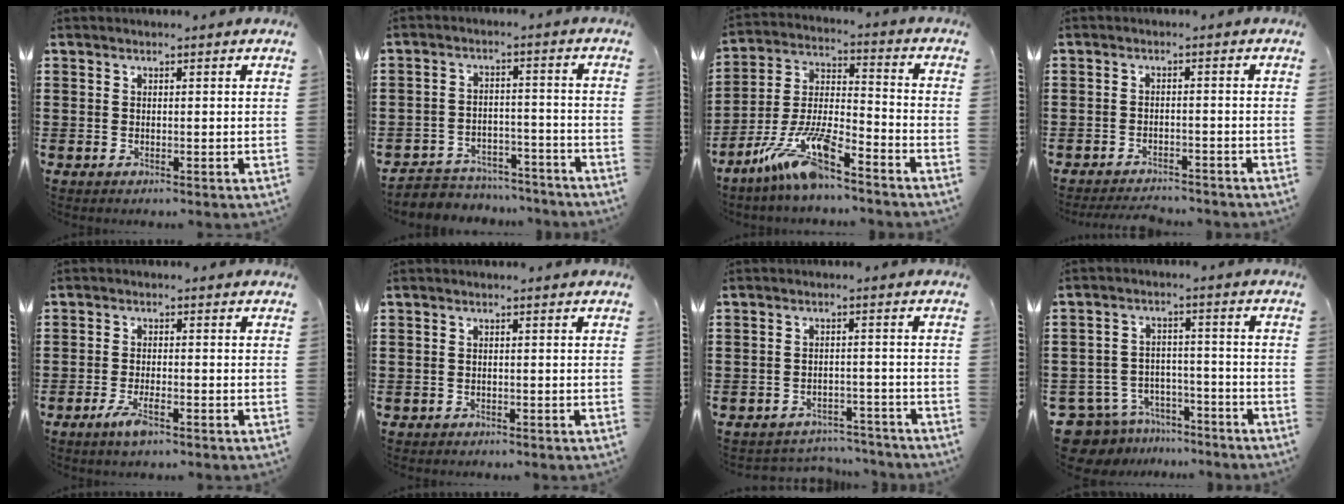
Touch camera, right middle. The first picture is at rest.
{"total": 4.6, "force": [-4.4, 1.2, -0.1], "torque": [-0.005, 0.009, -0.094]}
{"total": 11.6, "force": [-8.8, 1.9, 7.4], "torque": [-0.168, 0.006, -0.176]}
{"total": 2.8, "force": [-2.8, 0.4, 0.0], "torque": [-0.006, -0.002, -0.059]}
{"total": 3.6, "force": [-2.0, 0.9, 2.8], "torque": [-0.059, -0.003, -0.039]}
{"total": 0.9, "force": [-0.7, 0.4, -0.1], "torque": [0.000, 0.002, -0.018]}
{"total": 3.5, "force": [-3.4, 0.6, -0.1], "torque": [-0.005, 0.000, -0.073]}
{"total": 8.1, "force": [-7.6, 2.7, 0.9], "torque": [-0.041, 0.022, -0.156]}